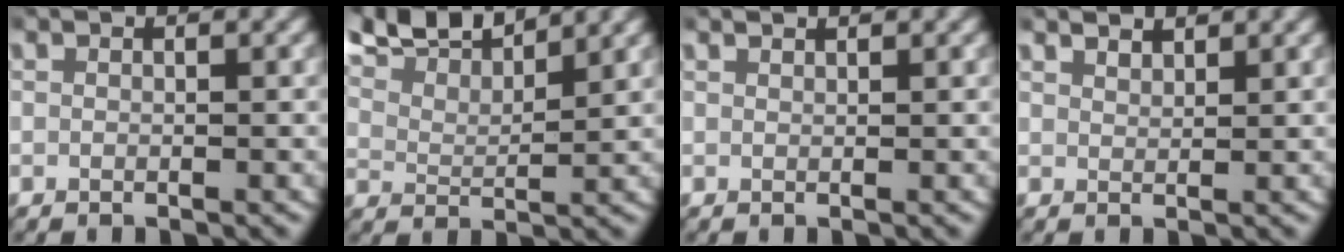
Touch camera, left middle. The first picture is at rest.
{"total": 7.2, "force": [6.3, 2.0, 2.9], "torque": [-0.072, 0.016, 0.098]}
{"total": 1.0, "force": [1.0, 0.0, 0.2], "torque": [0.002, 0.001, 0.017]}
{"total": 2.3, "force": [2.2, 0.4, 0.5], "torque": [-0.003, -0.001, 0.041]}